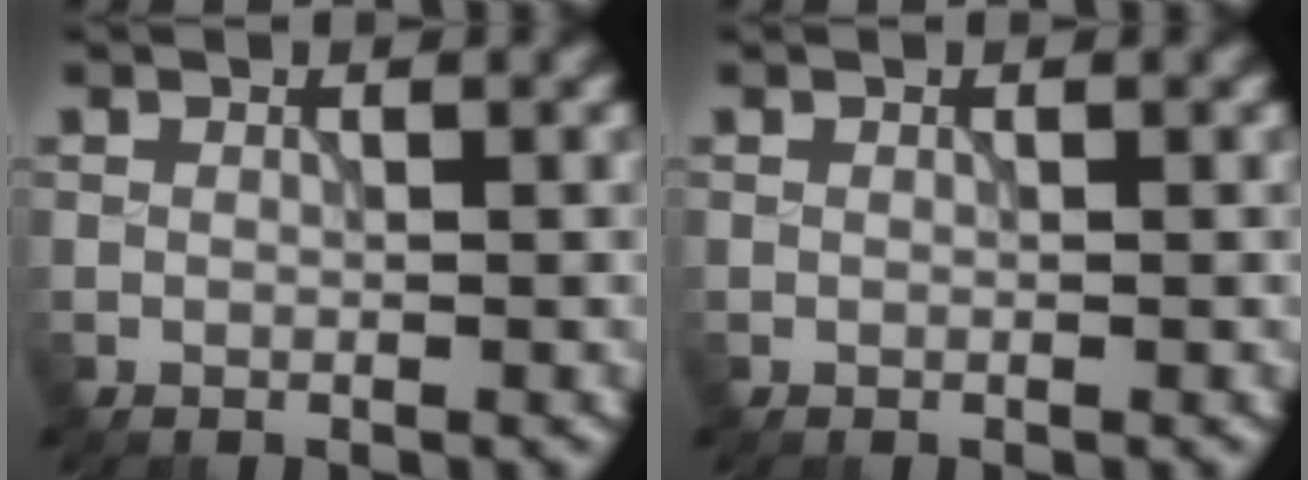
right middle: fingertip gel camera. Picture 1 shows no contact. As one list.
[{"total": 0.0}]